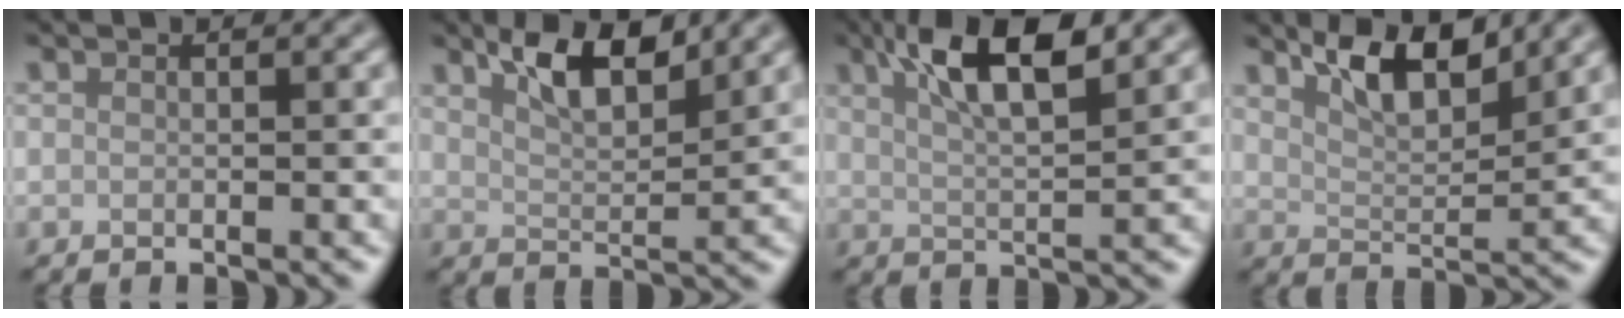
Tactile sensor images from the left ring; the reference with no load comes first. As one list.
[{"total": 5.0, "force": [3.3, 1.7, 3.4], "torque": [-0.060, 0.000, 0.055]}, {"total": 6.9, "force": [3.4, 1.9, 5.7], "torque": [-0.098, 0.010, 0.058]}, {"total": 5.4, "force": [3.9, 1.6, 3.3], "torque": [-0.059, 0.000, 0.065]}]